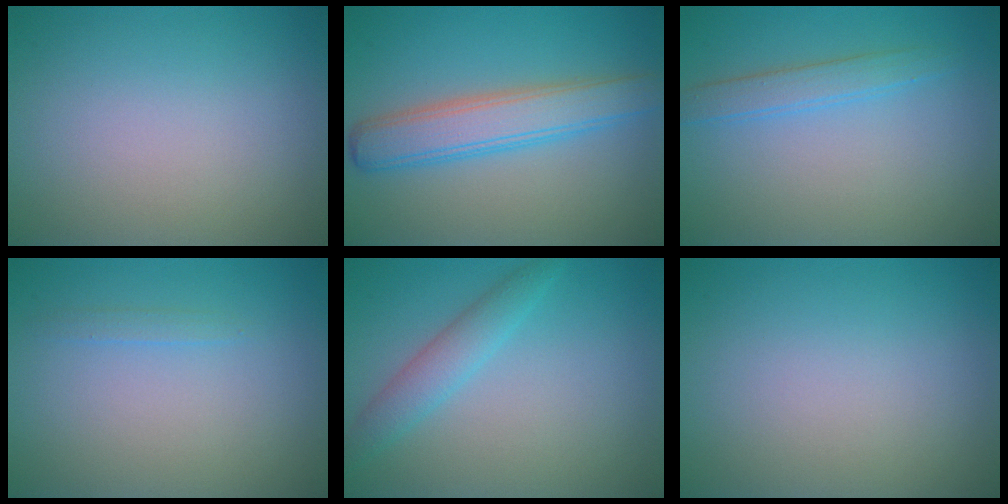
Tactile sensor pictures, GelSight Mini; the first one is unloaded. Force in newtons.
{"total": 5.0, "press": 5.0, "slide": 0.2}
{"total": 2.1, "press": 2.1, "slide": 0.1}
{"total": 0.7, "press": 0.7, "slide": 0.1}
{"total": 2.6, "press": 2.6, "slide": 0.0}
{"total": 0.0}